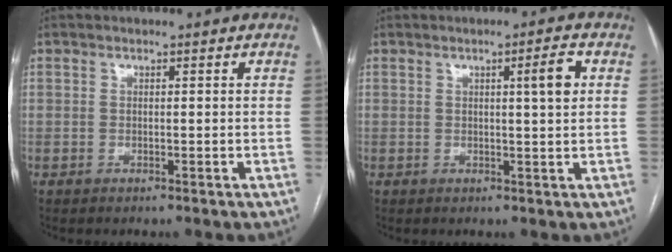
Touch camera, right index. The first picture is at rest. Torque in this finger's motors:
{"motor_torque": [0.47, 0.20, 0.06, 0.04]}